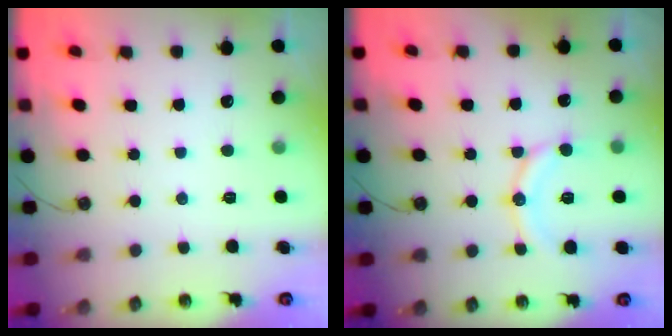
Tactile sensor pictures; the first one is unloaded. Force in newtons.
{"total": 12.6, "press": 12.2, "slide": 3.1}